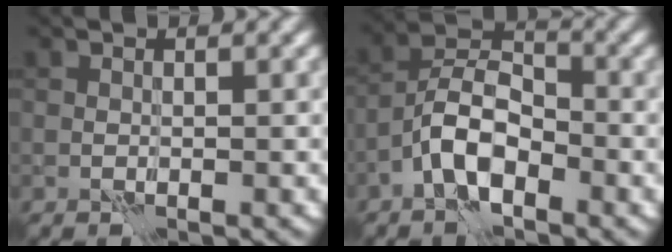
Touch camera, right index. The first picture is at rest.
{"total": 5.4, "force": [-3.2, 2.5, 3.6], "torque": [-0.059, 0.010, -0.067]}